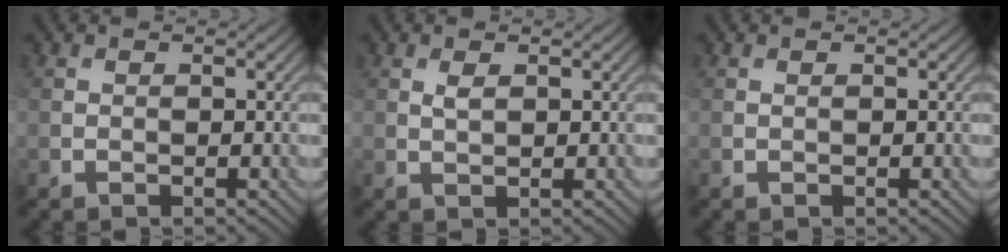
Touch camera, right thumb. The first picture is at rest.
{"total": 1.3, "force": [0.6, 0.5, 1.0], "torque": [-0.026, -0.002, 0.013]}
{"total": 0.0}